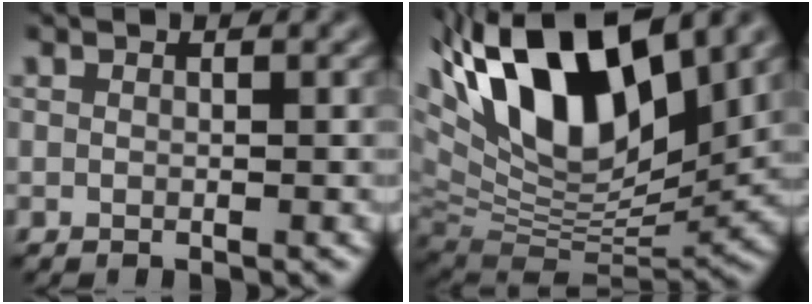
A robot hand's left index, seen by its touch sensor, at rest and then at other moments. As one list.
[{"total": 17.4, "force": [7.6, 8.4, 13.2], "torque": [-0.262, 0.029, 0.136]}]